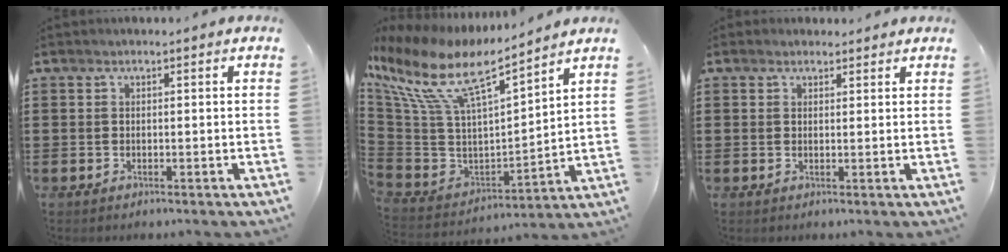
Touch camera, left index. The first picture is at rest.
{"total": 12.1, "force": [7.6, 4.0, 8.5], "torque": [-0.203, -0.047, 0.125]}
{"total": 1.3, "force": [1.2, 0.6, 0.1], "torque": [-0.005, 0.005, 0.023]}